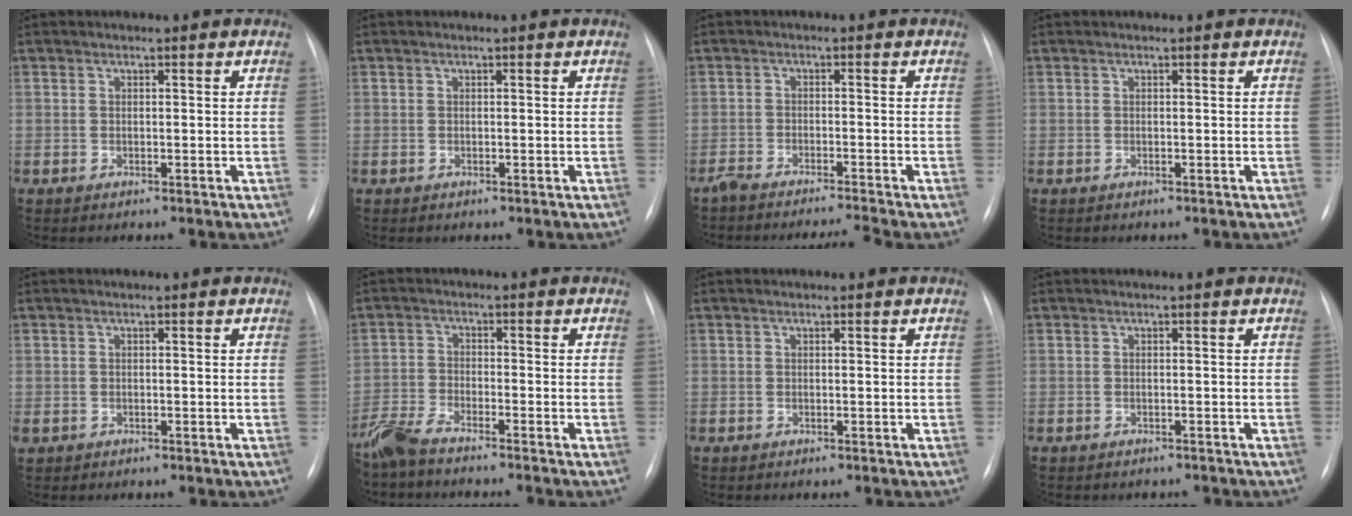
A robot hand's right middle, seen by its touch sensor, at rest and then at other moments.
{"total": 0.0}
{"total": 5.4, "force": [-5.0, -1.1, 1.8], "torque": [-0.028, -0.009, -0.082]}
{"total": 0.0}
{"total": 1.0, "force": [-0.3, 0.8, 0.5], "torque": [-0.011, 0.007, 0.002]}
{"total": 5.4, "force": [-4.9, 0.1, 2.2], "torque": [-0.048, -0.019, -0.098]}
{"total": 0.0}
{"total": 2.6, "force": [-2.4, 1.0, 0.6], "torque": [-0.009, -0.002, -0.028]}